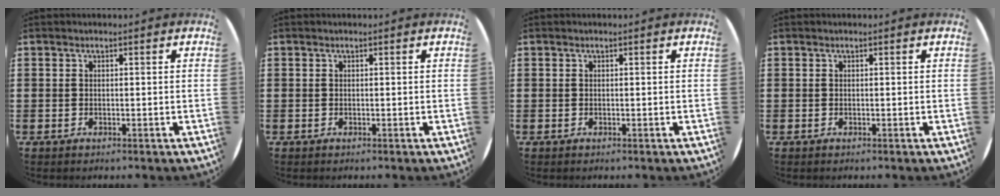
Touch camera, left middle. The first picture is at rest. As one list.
[{"total": 0.0}, {"total": 0.0}, {"total": 0.0}]